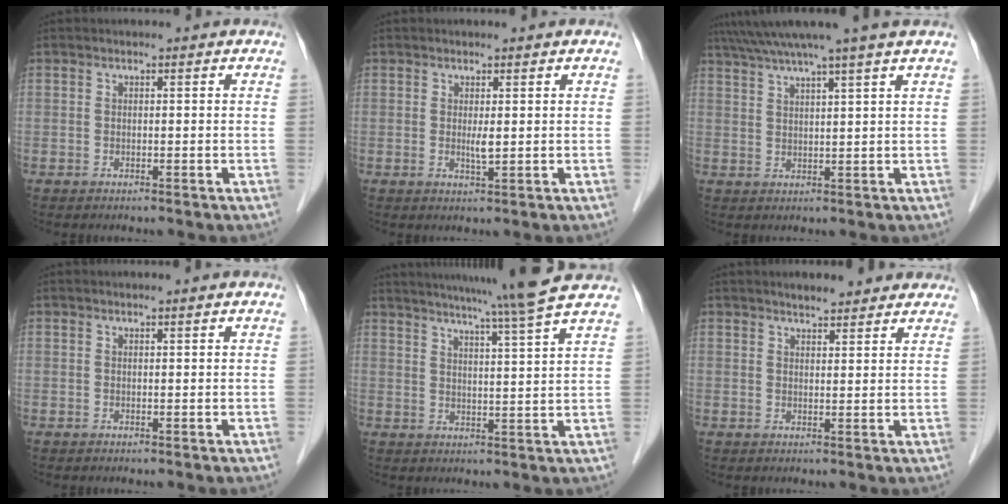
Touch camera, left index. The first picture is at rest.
{"total": 1.5, "force": [0.2, 0.1, 1.5], "torque": [-0.033, -0.004, 0.008]}
{"total": 9.1, "force": [7.5, -2.2, 4.6], "torque": [-0.074, 0.016, 0.108]}
{"total": 0.0}
{"total": 13.3, "force": [11.3, -2.3, 6.5], "torque": [-0.109, -0.017, 0.146]}
{"total": 5.5, "force": [4.8, 1.4, 2.2], "torque": [-0.028, 0.018, 0.063]}